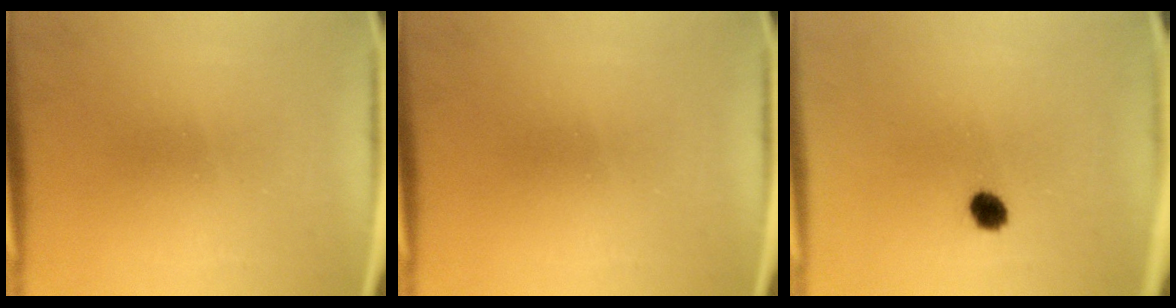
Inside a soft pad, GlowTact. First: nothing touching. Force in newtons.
{"total": 0.0}
{"total": 2.9}